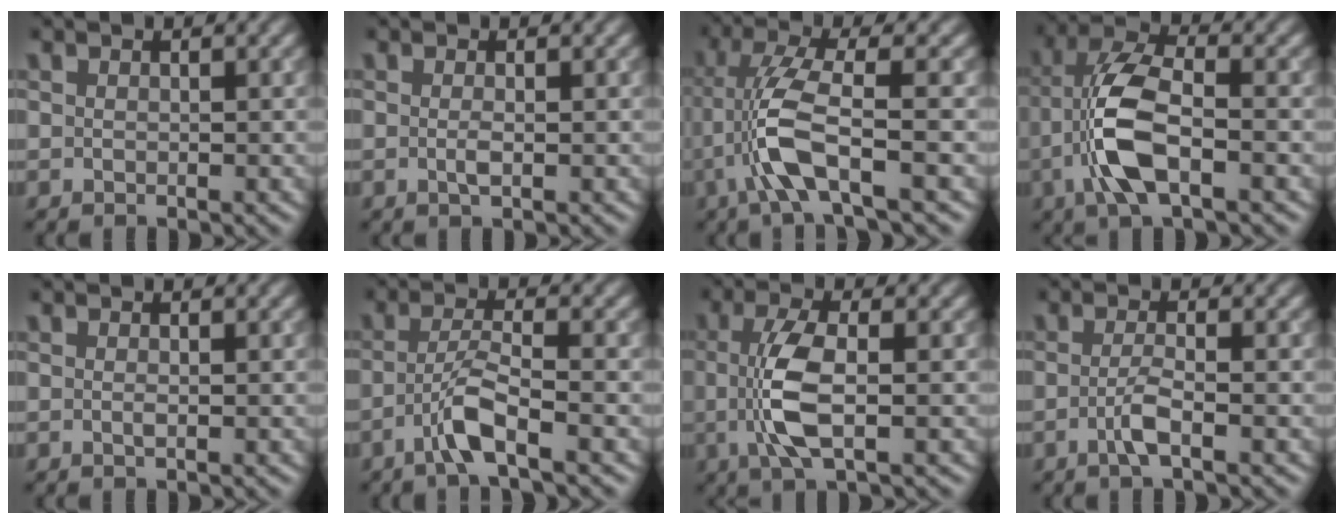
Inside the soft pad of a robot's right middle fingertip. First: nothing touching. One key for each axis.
{"total": 1.1, "fx": -0.1, "fy": 0.2, "fz": 1.1, "tx": -0.022, "ty": -0.004, "tz": -0.003}
{"total": 5.7, "fx": -1.9, "fy": 1.1, "fz": 5.2, "tx": -0.117, "ty": 0.008, "tz": -0.039}
{"total": 7.2, "fx": -2.2, "fy": 2.9, "fz": 6.2, "tx": -0.136, "ty": 0.008, "tz": -0.045}
{"total": 0.5, "fx": -0.1, "fy": 0.1, "fz": 0.5, "tx": -0.013, "ty": -0.001, "tz": -0.001}
{"total": 3.6, "fx": -1.9, "fy": 0.4, "fz": 3.1, "tx": -0.061, "ty": 0.010, "tz": -0.046}
{"total": 5.4, "fx": -0.3, "fy": 1.9, "fz": 5.1, "tx": -0.113, "ty": -0.002, "tz": -0.009}
{"total": 2.3, "fx": -0.8, "fy": 0.5, "fz": 2.1, "tx": -0.041, "ty": 0.001, "tz": -0.020}